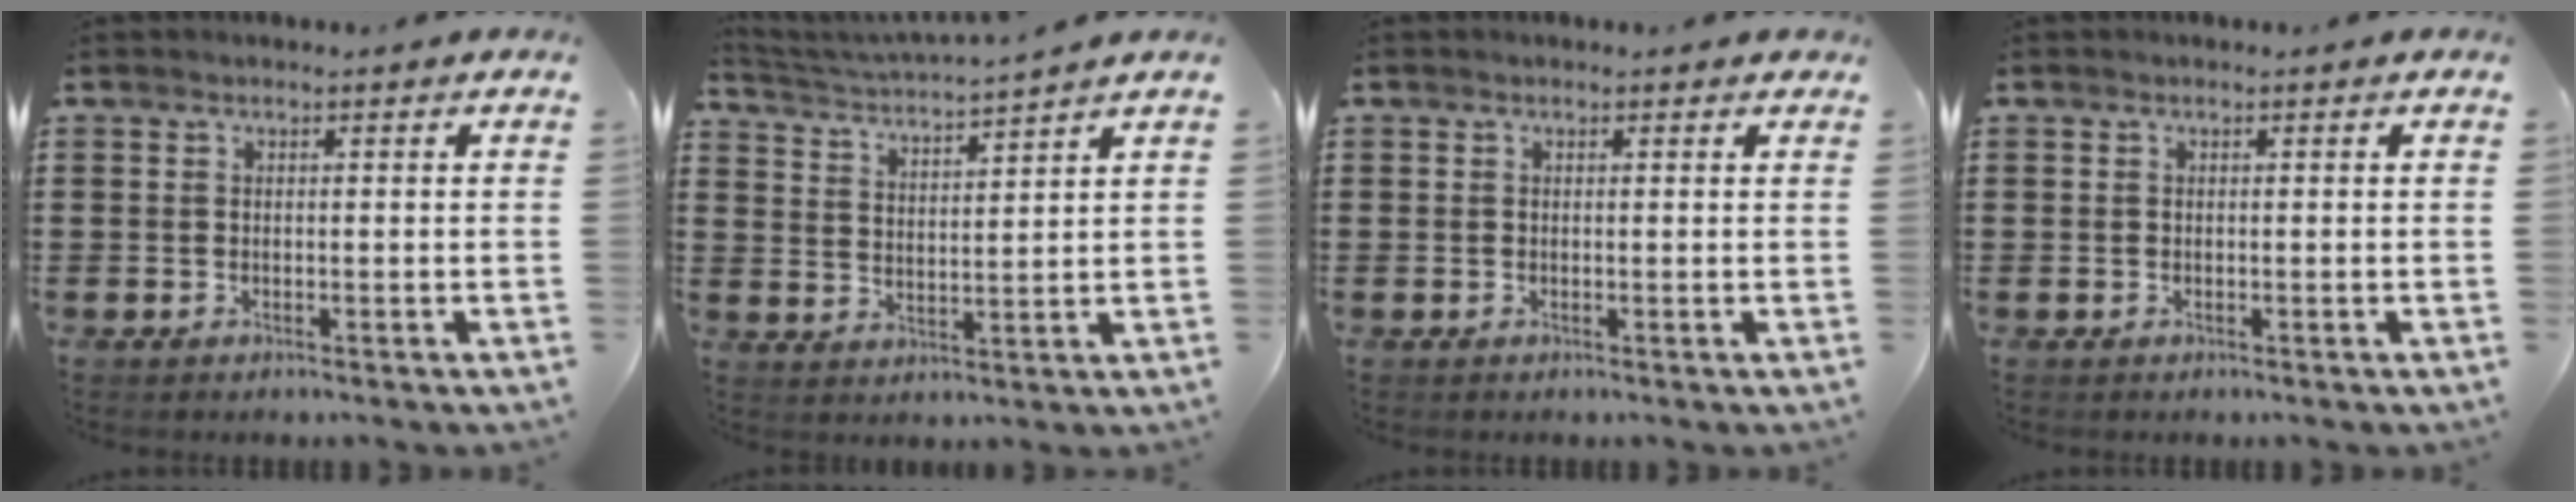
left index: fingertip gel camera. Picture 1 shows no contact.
{"total": 3.5, "force": [3.4, -0.7, 0.5], "torque": [-0.027, -0.026, 0.055]}
{"total": 0.0}
{"total": 0.0}